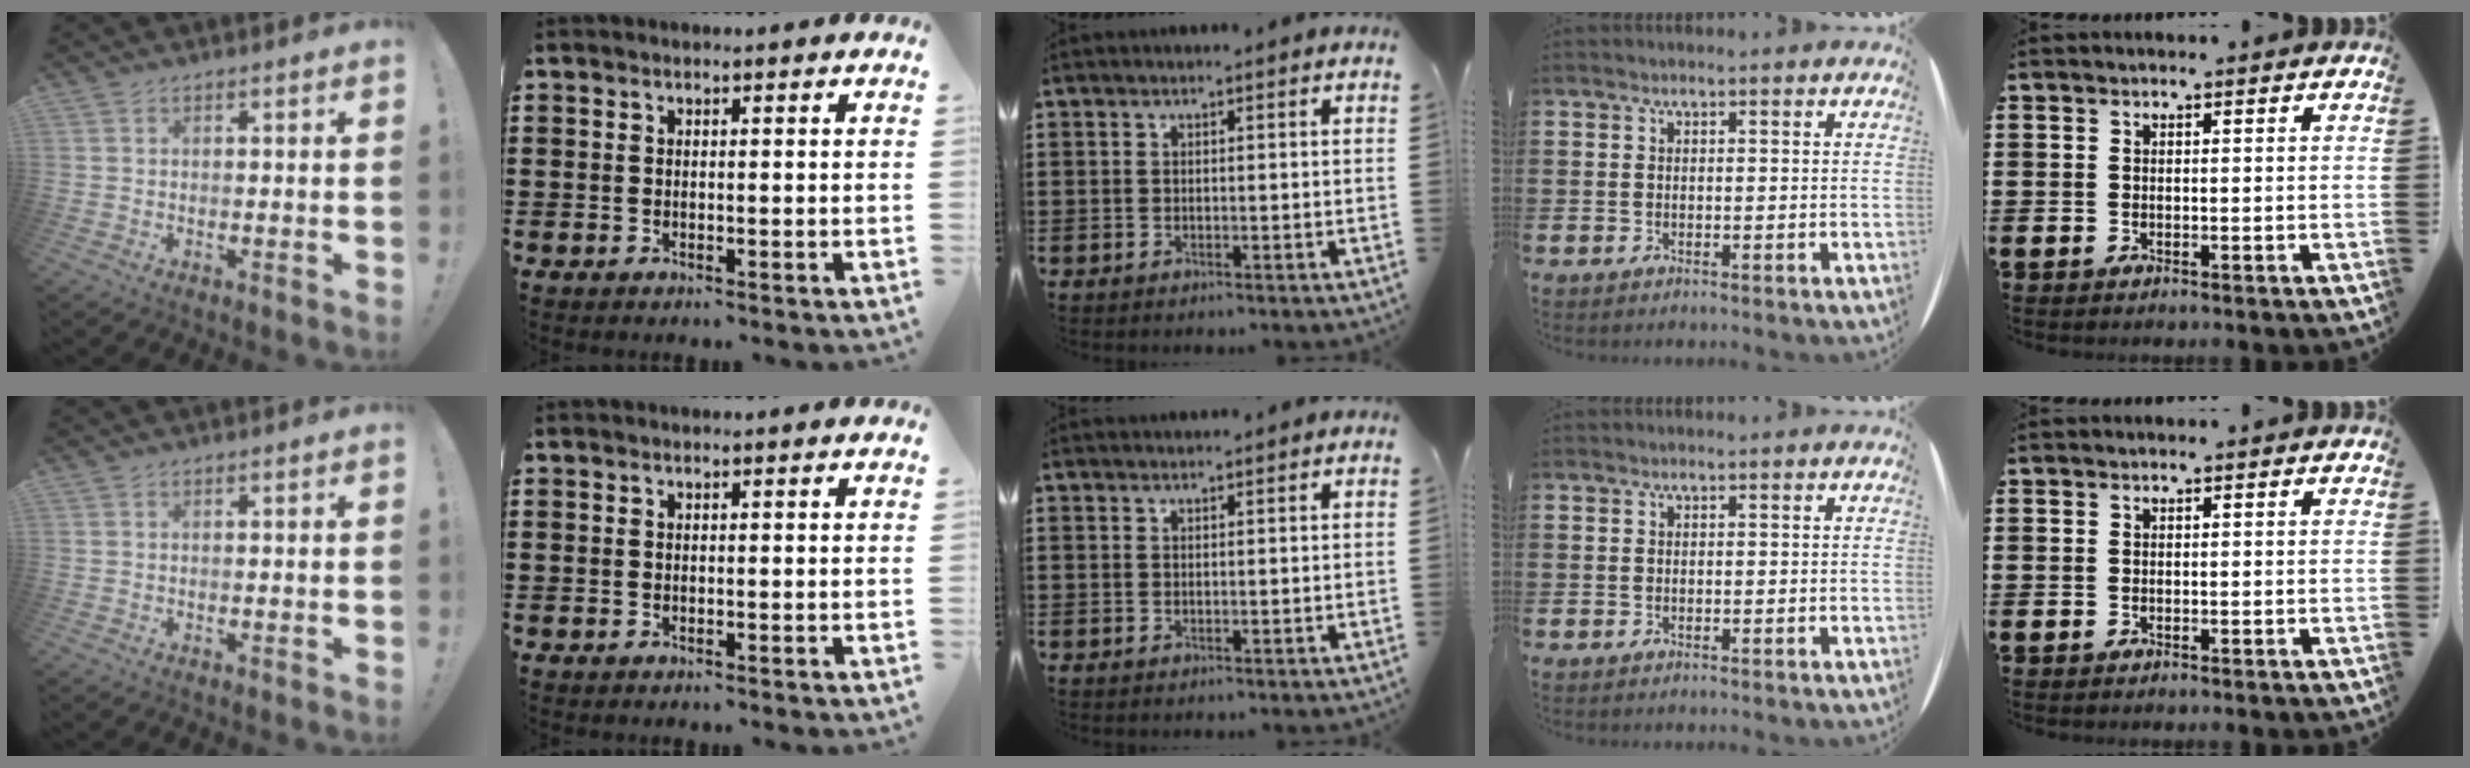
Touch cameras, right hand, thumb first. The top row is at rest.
{"middle": {"total": 0.9, "force": [0.9, 0.0, 0.0], "torque": [0.000, -0.002, 0.017]}}